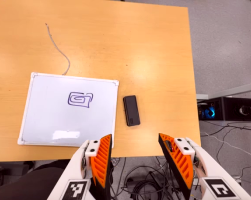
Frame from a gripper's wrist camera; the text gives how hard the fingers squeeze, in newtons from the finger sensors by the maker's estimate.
{"total": 0.0}